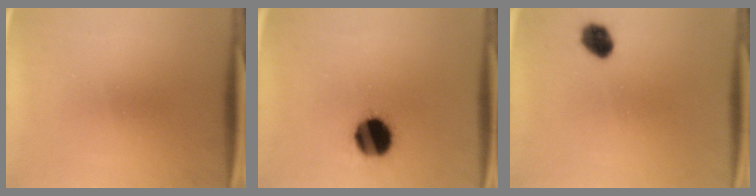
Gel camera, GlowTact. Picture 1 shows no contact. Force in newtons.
{"total": 12.7}
{"total": 5.5}